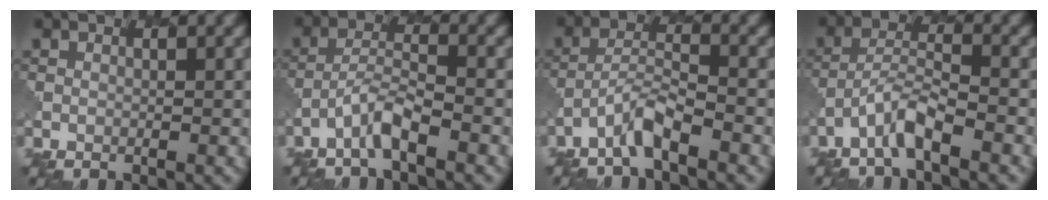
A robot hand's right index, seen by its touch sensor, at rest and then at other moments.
{"total": 2.8, "force": [-2.0, 0.3, 2.0], "torque": [-0.041, 0.010, -0.045]}
{"total": 2.9, "force": [-2.3, 0.3, 1.8], "torque": [-0.038, 0.009, -0.050]}
{"total": 3.2, "force": [-2.3, 0.4, 2.2], "torque": [-0.045, 0.010, -0.051]}